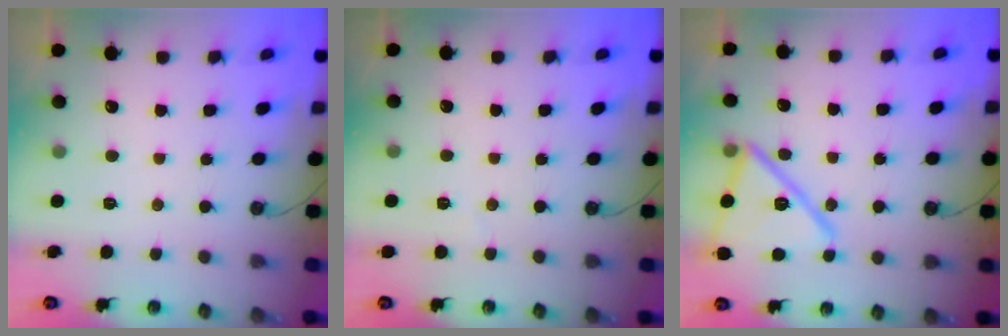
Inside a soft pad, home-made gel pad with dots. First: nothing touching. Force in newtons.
{"total": 3.3, "press": 3.1, "slide": 1.1}
{"total": 18.6, "press": 18.6, "slide": 1.2}